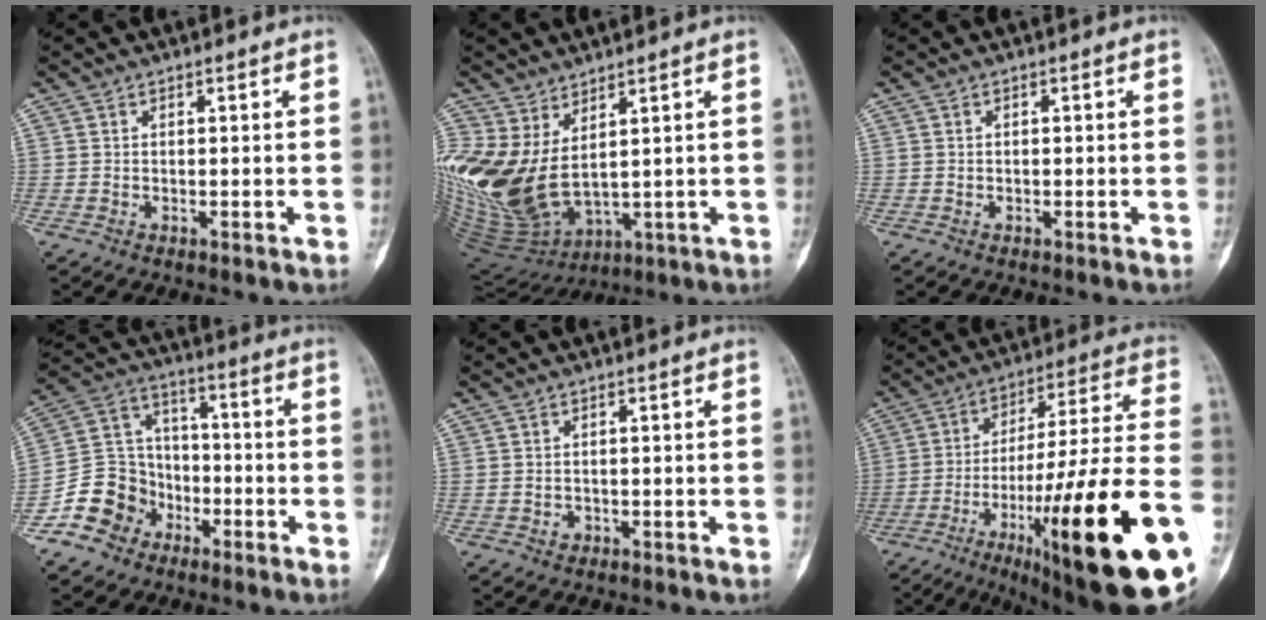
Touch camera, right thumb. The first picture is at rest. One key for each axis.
{"total": 15.7, "fx": 4.0, "fy": 8.6, "fz": 12.5, "tx": -0.267, "ty": -0.041, "tz": 0.108}
{"total": 0.0}
{"total": 12.2, "fx": -6.3, "fy": 10.0, "fz": 3.0, "tx": -0.014, "ty": 0.081, "tz": -0.116}
{"total": 1.0, "fx": -0.3, "fy": 0.9, "fz": 0.3, "tx": -0.004, "ty": 0.006, "tz": 0.000}
{"total": 32.3, "fx": -12.5, "fy": 5.5, "fz": 29.2, "tx": -0.386, "ty": 0.046, "tz": -0.185}